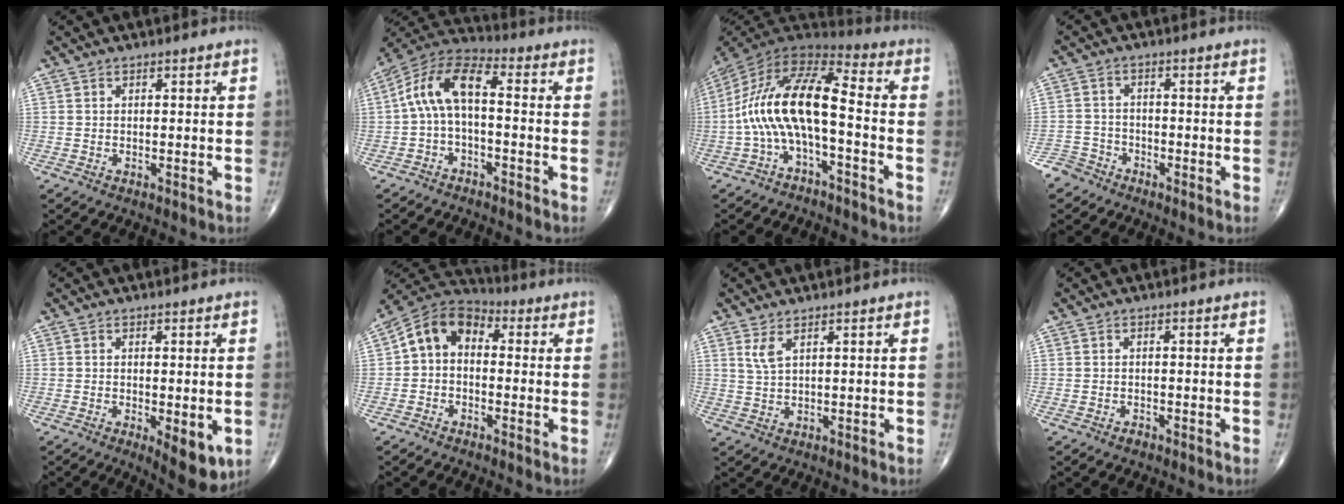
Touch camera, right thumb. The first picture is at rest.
{"total": 10.5, "force": [-0.5, 5.0, 9.2], "torque": [-0.174, 0.046, -0.023]}
{"total": 15.8, "force": [-3.3, 5.8, 14.3], "torque": [-0.275, 0.080, -0.071]}
{"total": 4.5, "force": [-3.6, 2.6, -0.1], "torque": [0.015, 0.013, -0.078]}
{"total": 7.1, "force": [-2.0, 2.7, 6.3], "torque": [-0.081, -0.017, -0.024]}
{"total": 9.1, "force": [0.1, 6.6, 6.2], "torque": [-0.089, 0.033, -0.020]}
{"total": 2.6, "force": [1.4, 0.8, 2.1], "torque": [-0.048, -0.005, 0.036]}
{"total": 1.0, "force": [-0.7, 0.5, 0.4], "torque": [-0.006, 0.003, -0.013]}